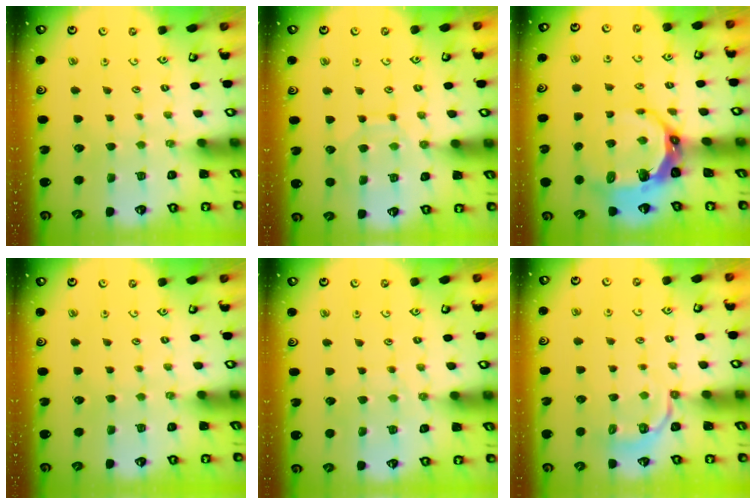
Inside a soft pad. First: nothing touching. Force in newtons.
{"total": 9.7, "press": 9.7, "slide": 0.8}
{"total": 9.7, "press": 8.4, "slide": 4.8}
{"total": 0.0}
{"total": 4.8, "press": 4.7, "slide": 0.7}
{"total": 3.7, "press": 3.3, "slide": 1.7}